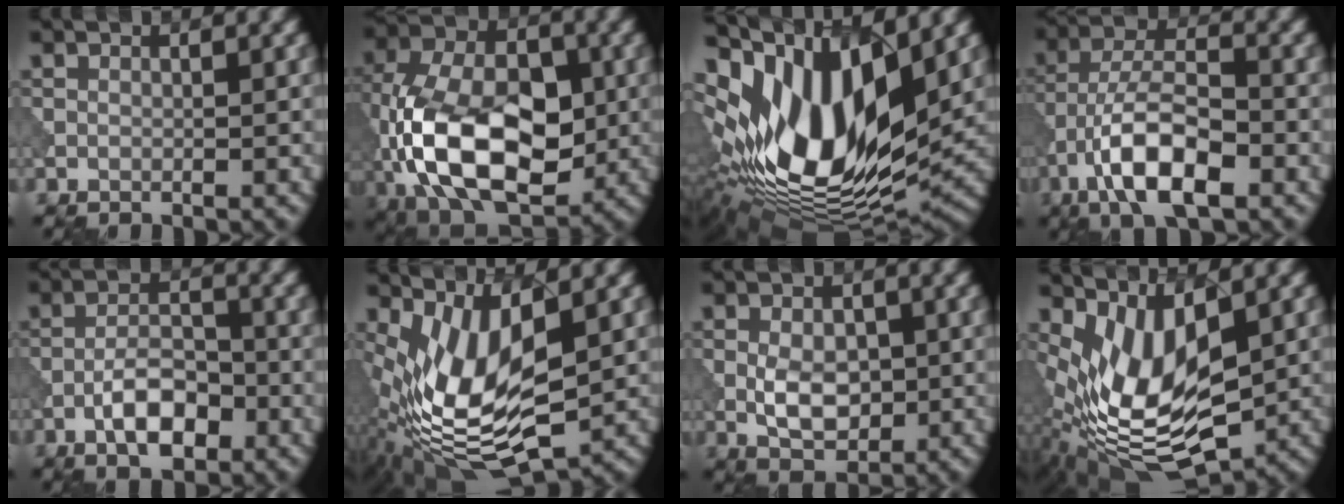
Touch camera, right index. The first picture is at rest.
{"total": 15.1, "force": [-3.2, 8.9, 11.8], "torque": [-0.224, -0.004, -0.069]}
{"total": 15.4, "force": [3.0, 7.3, 13.2], "torque": [-0.251, 0.003, 0.051]}
{"total": 8.5, "force": [-4.0, 3.2, 6.7], "torque": [-0.117, 0.012, -0.080]}
{"total": 4.7, "force": [-2.2, 2.0, 3.6], "torque": [-0.061, 0.007, -0.043]}
{"total": 11.7, "force": [-1.0, 5.0, 10.6], "torque": [-0.207, -0.008, -0.018]}
{"total": 4.3, "force": [-0.4, 2.7, 3.3], "torque": [-0.058, -0.002, -0.007]}
{"total": 10.5, "force": [0.0, 5.0, 9.2], "torque": [-0.186, -0.016, 0.002]}